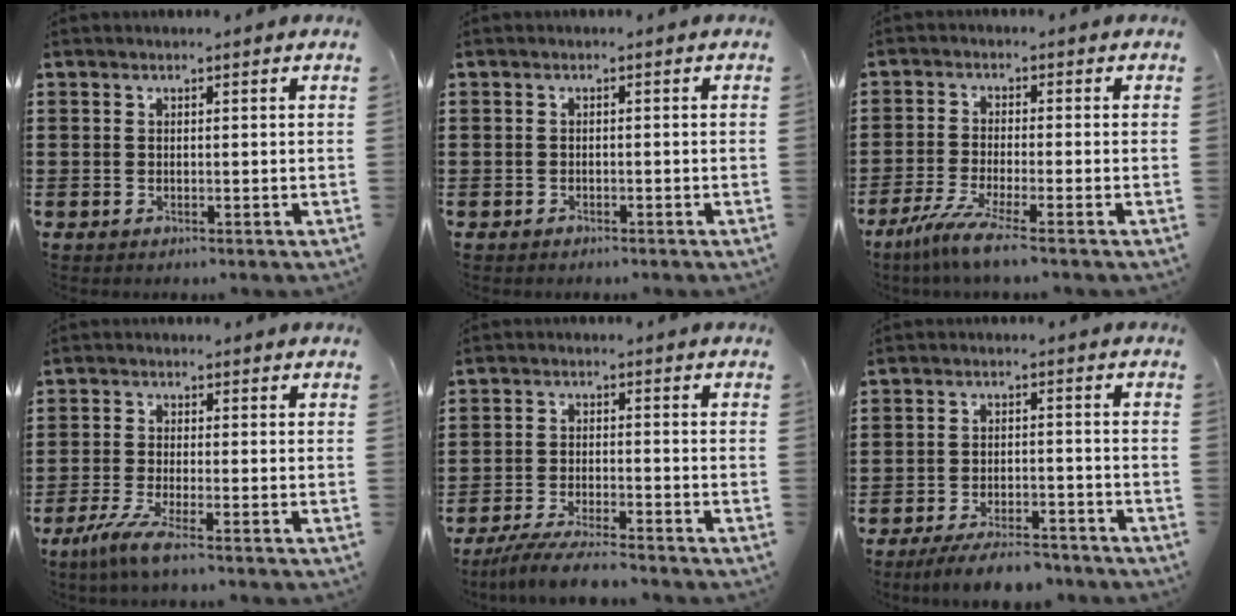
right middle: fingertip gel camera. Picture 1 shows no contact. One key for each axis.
{"total": 0.8, "fx": -0.8, "fy": 0.3, "fz": 0.0, "tx": -0.003, "ty": -0.001, "tz": -0.017}
{"total": 4.8, "fx": -3.4, "fy": -0.1, "fz": 3.5, "tx": -0.085, "ty": -0.024, "tz": -0.066}
{"total": 4.5, "fx": -3.0, "fy": 0.0, "fz": 3.3, "tx": -0.082, "ty": -0.020, "tz": -0.060}
{"total": 5.1, "fx": -4.7, "fy": 0.0, "fz": 1.9, "tx": -0.046, "ty": -0.012, "tz": -0.092}
{"total": 5.5, "fx": -5.1, "fy": 0.7, "fz": 2.1, "tx": -0.038, "ty": -0.003, "tz": -0.097}